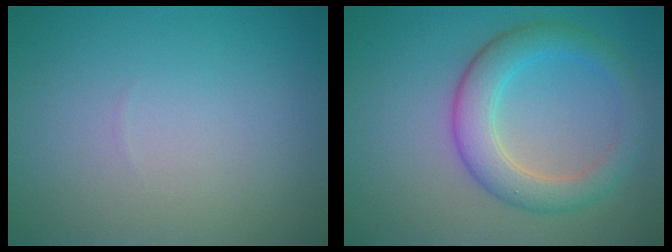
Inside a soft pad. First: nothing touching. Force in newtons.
{"total": 4.6, "press": 4.6, "slide": 0.0}